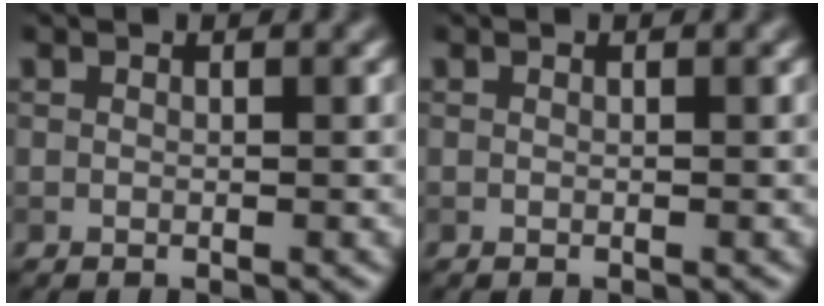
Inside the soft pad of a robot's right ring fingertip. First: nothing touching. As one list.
[{"total": 0.0}]